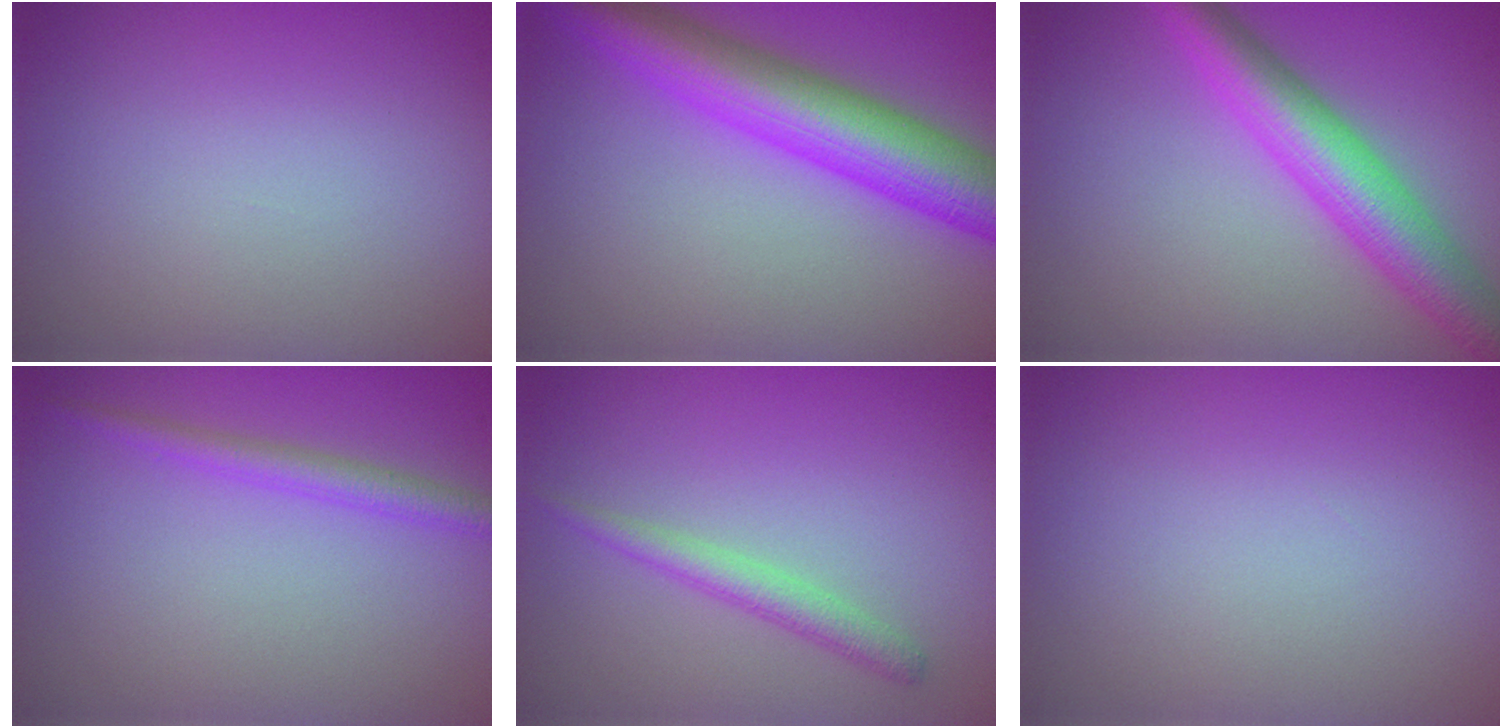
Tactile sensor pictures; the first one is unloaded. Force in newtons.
{"total": 8.2, "press": 8.2, "slide": 0.1}
{"total": 6.5, "press": 6.5, "slide": 0.0}
{"total": 1.9, "press": 1.9, "slide": 0.0}
{"total": 1.9, "press": 1.9, "slide": 0.0}
{"total": 0.0}